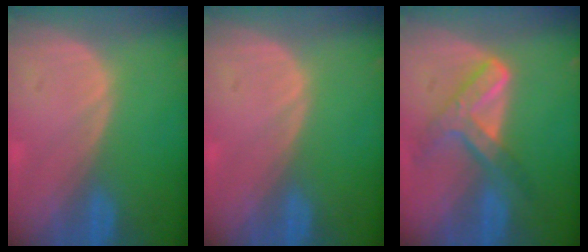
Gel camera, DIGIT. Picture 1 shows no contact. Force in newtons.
{"total": 0.0}
{"total": 7.2, "press": 6.2, "slide": 3.8}